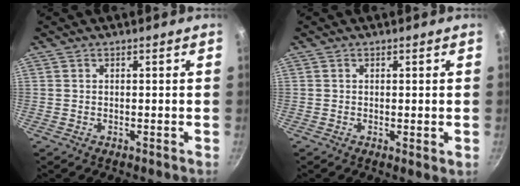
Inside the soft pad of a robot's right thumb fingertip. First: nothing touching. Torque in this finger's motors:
{"motor_torque": [-0.03, 0.08, -0.22, 0.03, -0.01]}